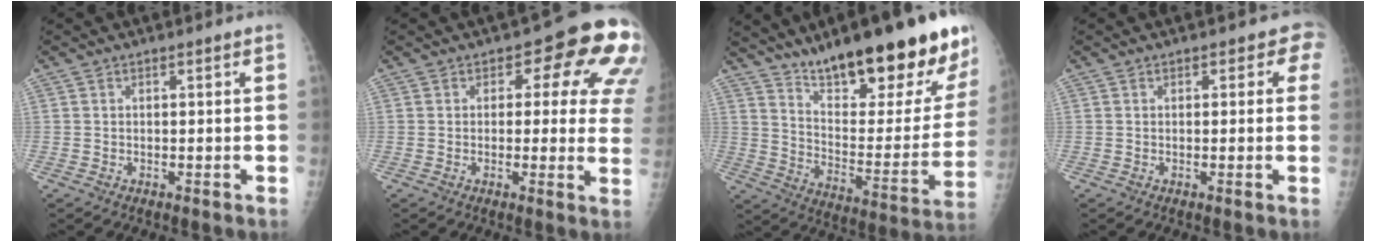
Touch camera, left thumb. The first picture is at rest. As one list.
[{"total": 13.6, "force": [4.7, 7.0, 10.7], "torque": [-0.065, -0.014, 0.036]}, {"total": 27.4, "force": [19.2, 6.9, 18.2], "torque": [-0.230, -0.094, 0.294]}, {"total": 2.6, "force": [0.9, 1.8, 1.6], "torque": [0.015, 0.004, 0.000]}]